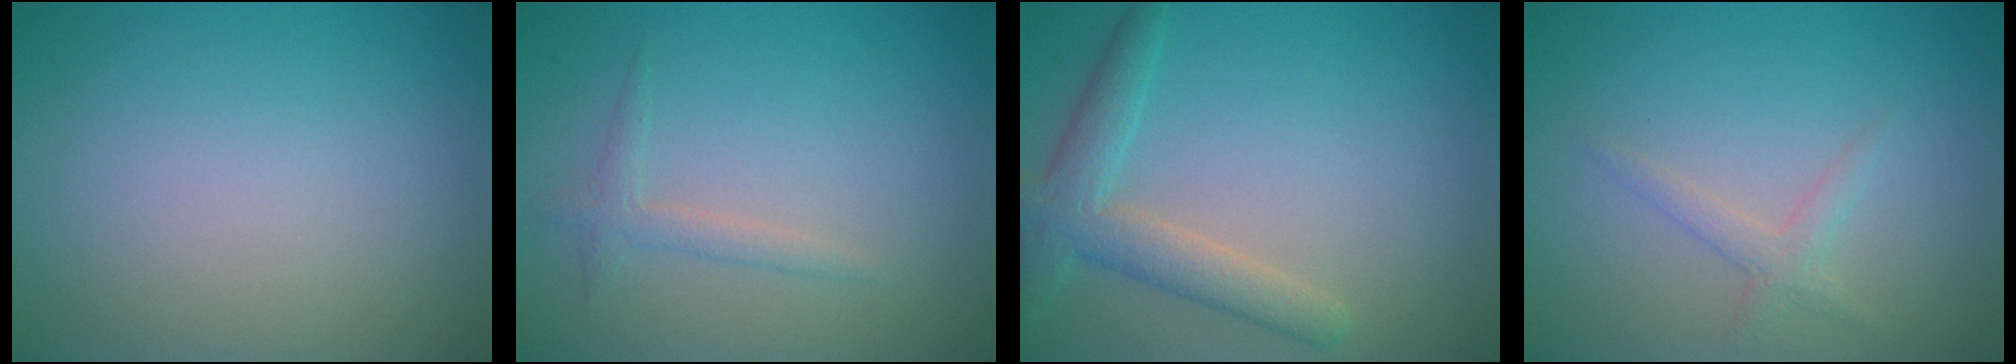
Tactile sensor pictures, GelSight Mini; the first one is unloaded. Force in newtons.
{"total": 1.4, "press": 1.4, "slide": 0.1}
{"total": 3.8, "press": 3.8, "slide": 0.2}
{"total": 1.5, "press": 1.5, "slide": 0.1}